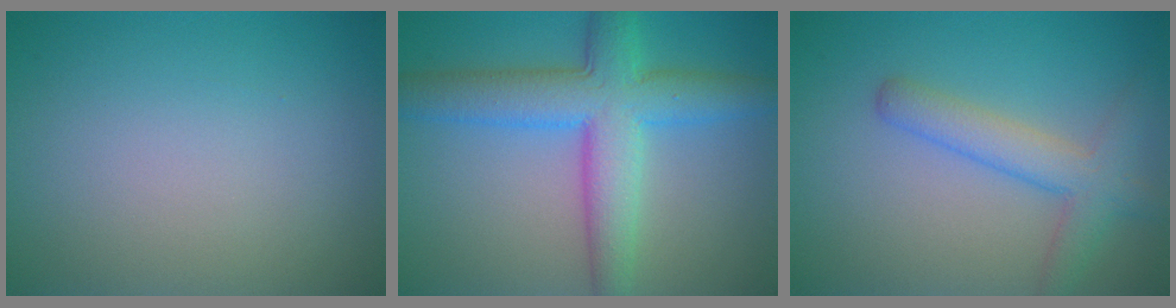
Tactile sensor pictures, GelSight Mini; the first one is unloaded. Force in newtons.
{"total": 7.3, "press": 7.3, "slide": 0.1}
{"total": 3.8, "press": 3.8, "slide": 0.2}